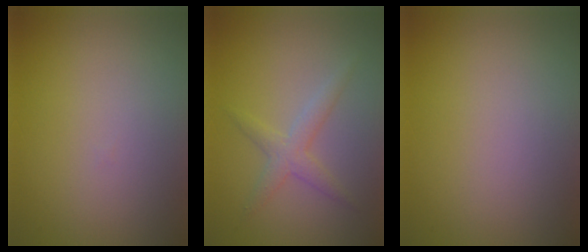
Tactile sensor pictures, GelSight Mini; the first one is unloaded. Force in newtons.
{"total": 2.1, "press": 2.1, "slide": 0.1}
{"total": 0.0}